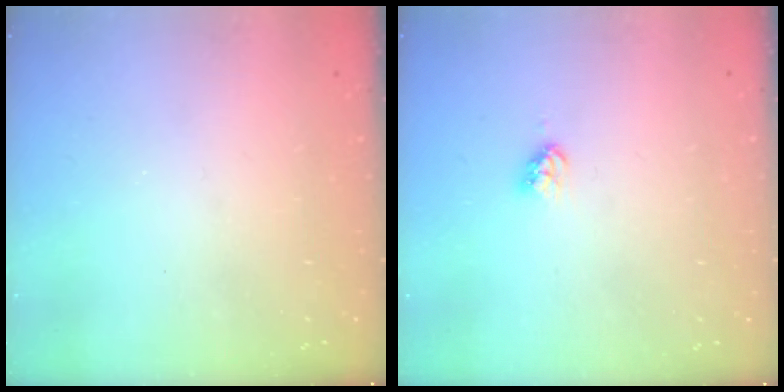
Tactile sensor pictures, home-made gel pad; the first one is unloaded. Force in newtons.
{"total": 3.1, "press": 3.1, "slide": 0.5}